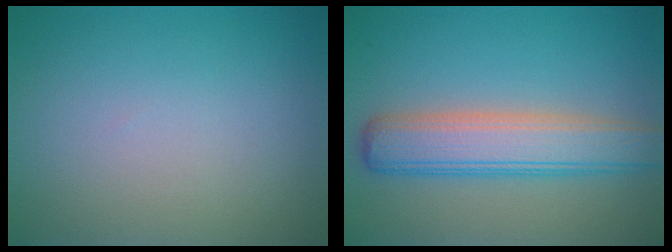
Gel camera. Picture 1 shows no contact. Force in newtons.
{"total": 5.9, "press": 5.9, "slide": 0.4}